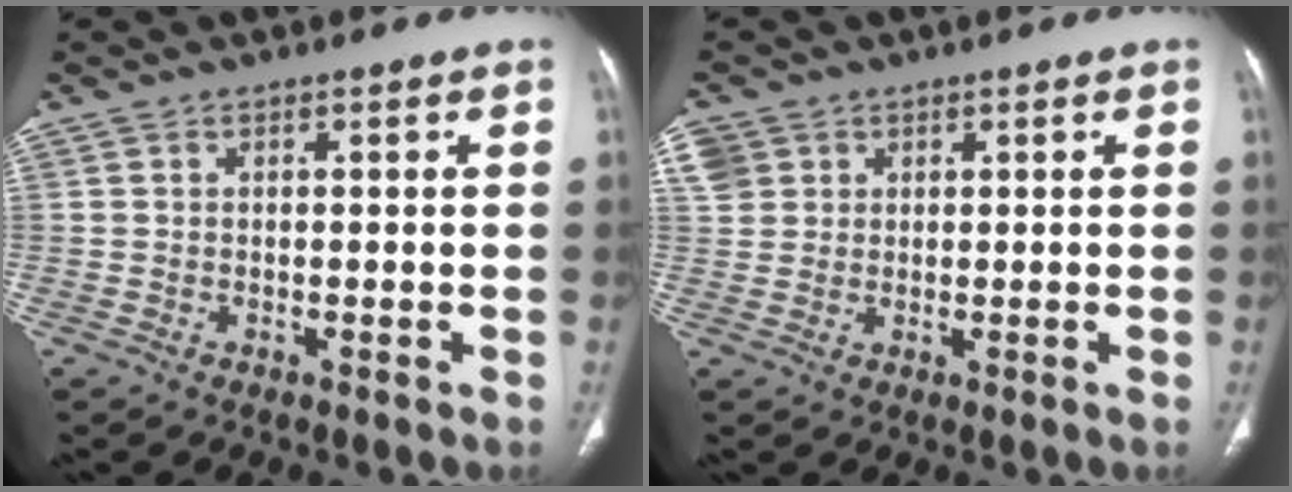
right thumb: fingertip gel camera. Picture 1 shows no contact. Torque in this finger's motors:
{"motor_torque": [-0.15, 0.19, 0.76, -0.06, 0.08]}